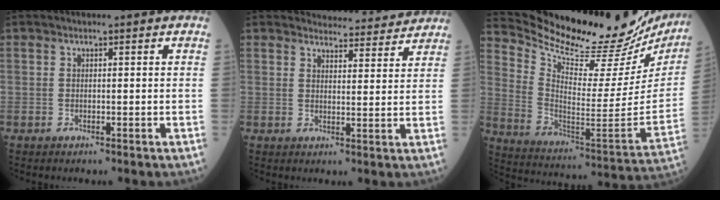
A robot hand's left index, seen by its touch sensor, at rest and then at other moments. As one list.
[{"total": 8.6, "force": [8.5, 1.4, 0.6], "torque": [0.005, -0.008, 0.092]}, {"total": 29.6, "force": [27.0, 5.3, 10.8], "torque": [-0.185, -0.106, 0.365]}]